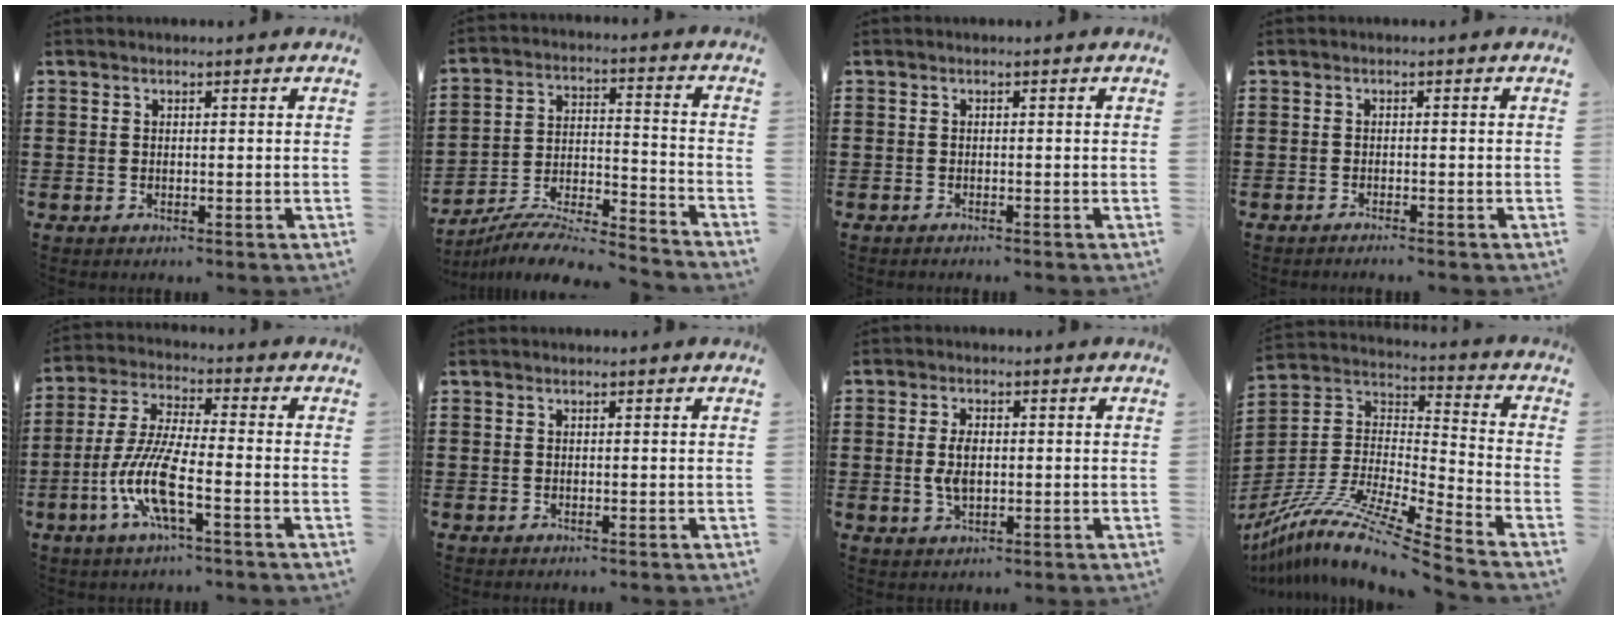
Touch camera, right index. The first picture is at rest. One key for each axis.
{"total": 7.5, "fx": -7.1, "fy": 0.7, "fz": 2.6, "tx": -0.050, "ty": -0.003, "tz": -0.141}
{"total": 0.7, "fx": -0.7, "fy": -0.1, "fz": 0.0, "tx": -0.002, "ty": -0.002, "tz": -0.015}
{"total": 1.2, "fx": -1.1, "fy": -0.3, "fz": 0.1, "tx": -0.004, "ty": -0.002, "tz": -0.022}
{"total": 9.4, "fx": -3.8, "fy": 2.0, "fz": 8.4, "tx": -0.193, "ty": -0.016, "tz": -0.076}
{"total": 0.0}
{"total": 4.0, "fx": 0.0, "fy": 2.1, "fz": 3.4, "tx": -0.075, "ty": 0.000, "tz": -0.002}
{"total": 12.5, "fx": -9.9, "fy": 0.6, "fz": 7.6, "tx": -0.159, "ty": -0.003, "tz": -0.197}